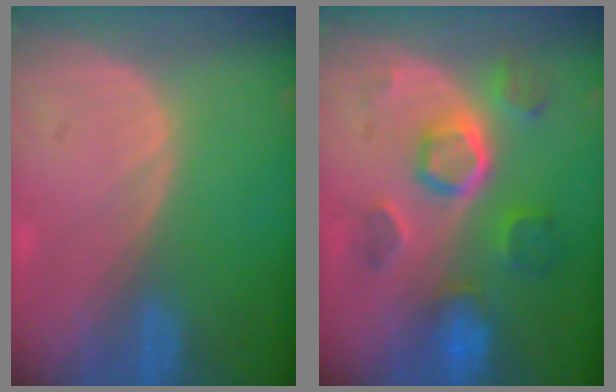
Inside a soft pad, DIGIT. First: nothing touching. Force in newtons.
{"total": 8.7, "press": 7.8, "slide": 3.9}